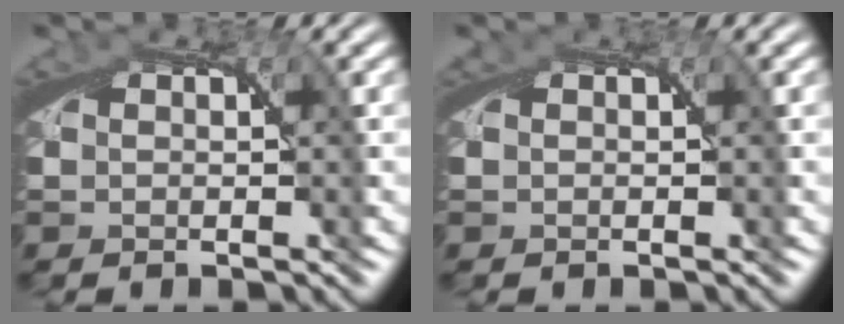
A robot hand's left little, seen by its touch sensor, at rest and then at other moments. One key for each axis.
{"total": 0.0}